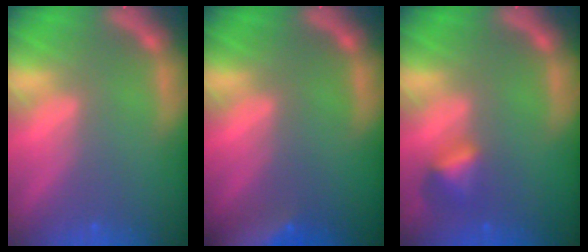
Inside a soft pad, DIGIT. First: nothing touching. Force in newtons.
{"total": 10.0}
{"total": 2.4}